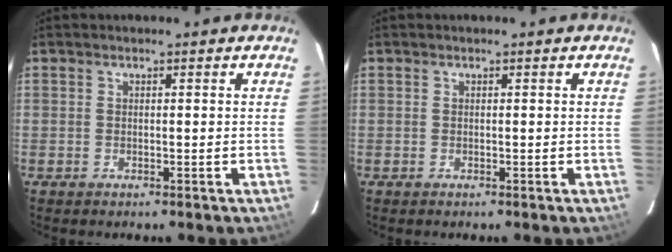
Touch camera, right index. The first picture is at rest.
{"total": 0.0}